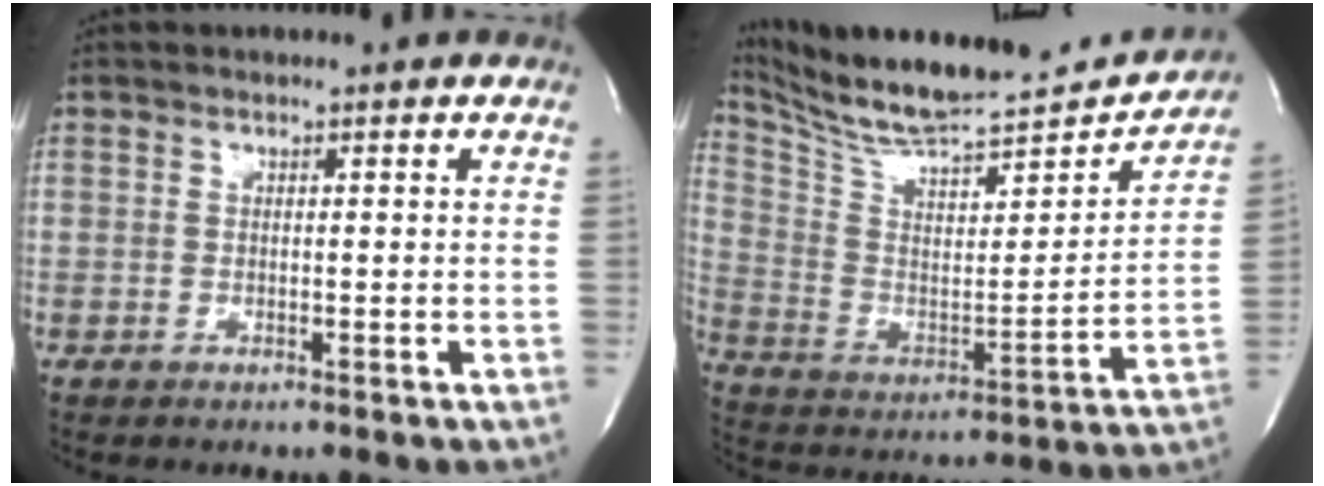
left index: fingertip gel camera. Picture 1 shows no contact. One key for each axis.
{"total": 24.1, "fx": 22.6, "fy": 2.6, "fz": 8.2, "tx": -0.153, "ty": -0.040, "tz": 0.346}